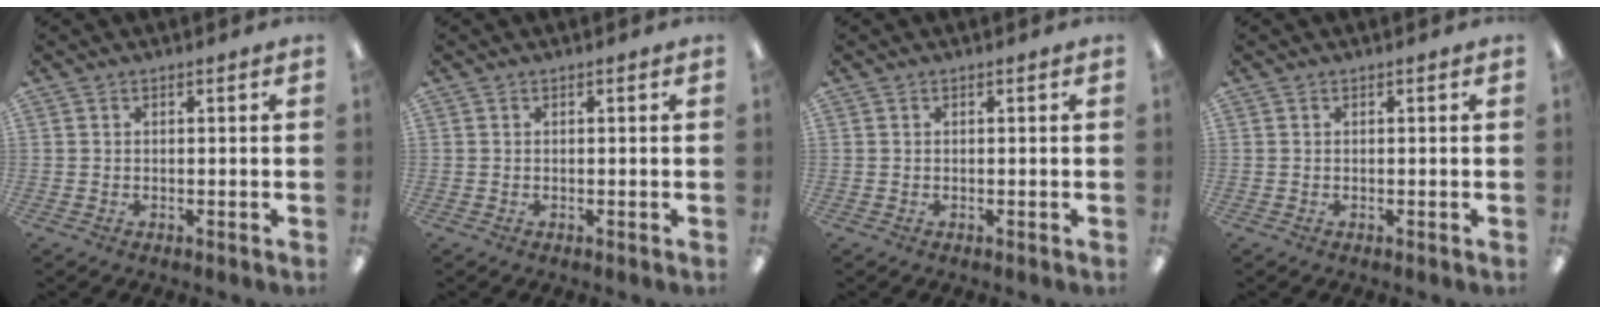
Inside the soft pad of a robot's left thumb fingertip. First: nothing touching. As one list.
[{"total": 0.0}, {"total": 0.0}, {"total": 0.0}]